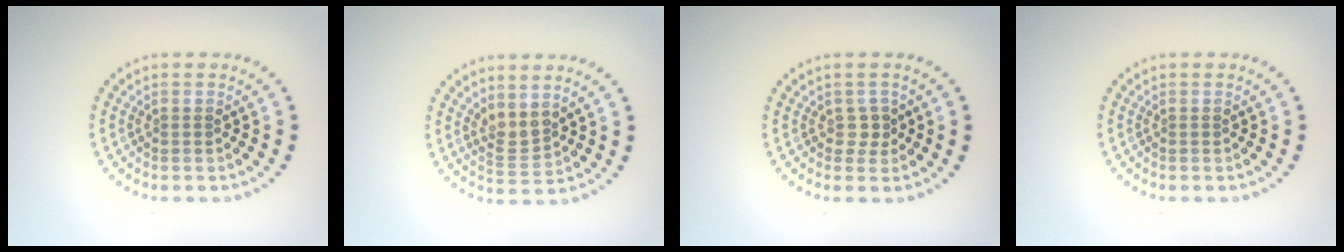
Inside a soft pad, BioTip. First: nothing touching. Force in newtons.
{"total": 1.9, "press": 1.5, "slide": 1.2}
{"total": 1.2, "press": 1.0, "slide": 0.6}
{"total": 0.0}